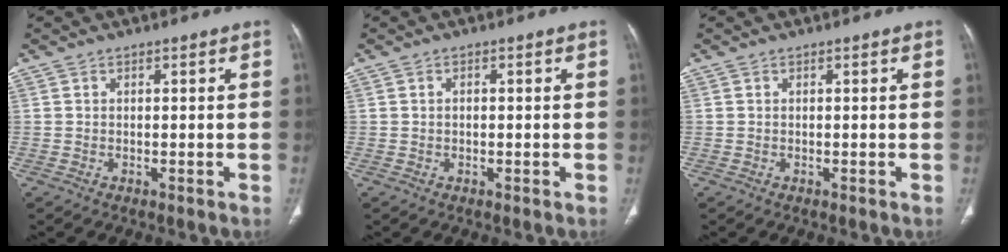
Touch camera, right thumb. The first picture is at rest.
{"total": 0.8, "force": [0.0, 0.6, 0.6], "torque": [-0.012, 0.006, 0.001]}
{"total": 0.0}